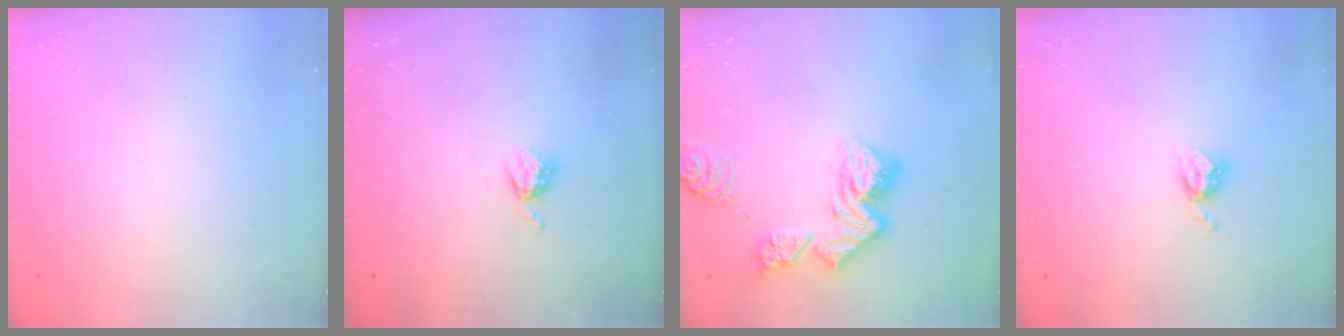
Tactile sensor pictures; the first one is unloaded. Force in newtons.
{"total": 3.6, "press": 3.6, "slide": 0.4}
{"total": 13.1, "press": 13.0, "slide": 1.4}
{"total": 4.7, "press": 4.7, "slide": 0.5}